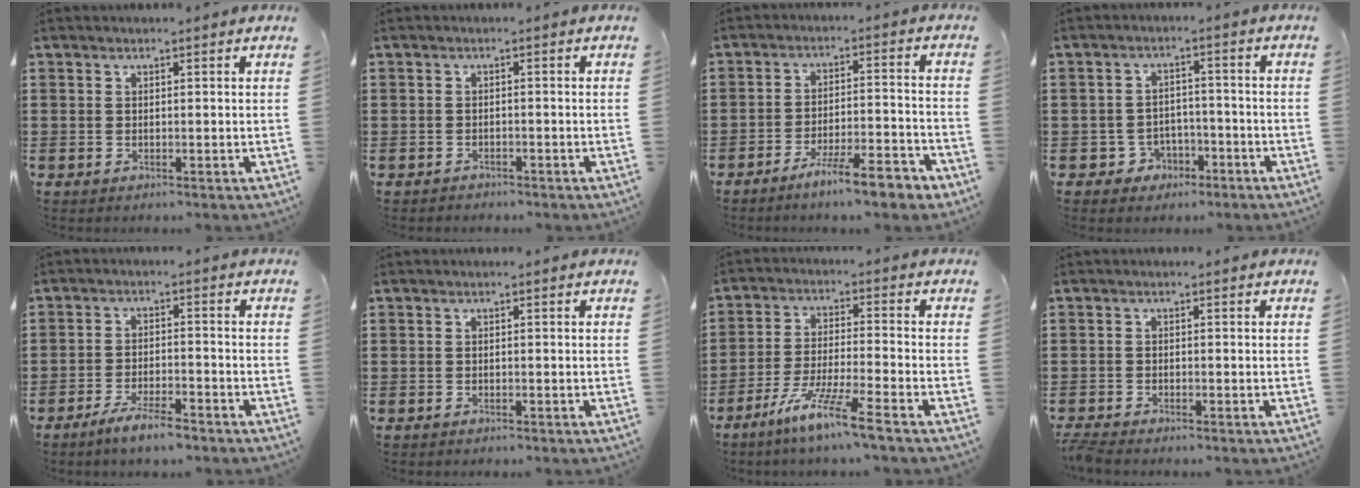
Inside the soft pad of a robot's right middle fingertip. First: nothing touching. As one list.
[{"total": 1.1, "force": [-1.0, 0.3, -0.1], "torque": [-0.001, 0.001, -0.023]}, {"total": 7.8, "force": [-6.3, 0.6, 4.4], "torque": [-0.072, 0.000, -0.115]}, {"total": 3.4, "force": [-2.6, 2.2, 0.6], "torque": [-0.021, 0.006, -0.054]}, {"total": 4.5, "force": [-3.7, 0.4, 2.6], "torque": [-0.056, -0.004, -0.071]}, {"total": 0.5, "force": [-0.5, 0.1, 0.0], "torque": [-0.002, -0.001, -0.011]}, {"total": 8.4, "force": [-6.6, -0.6, 5.1], "torque": [-0.108, -0.018, -0.128]}, {"total": 1.5, "force": [-1.5, 0.1, 0.3], "torque": [-0.015, -0.004, -0.032]}]